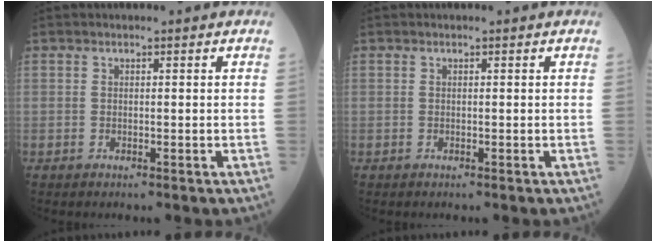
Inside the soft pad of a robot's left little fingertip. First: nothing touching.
{"total": 0.0}